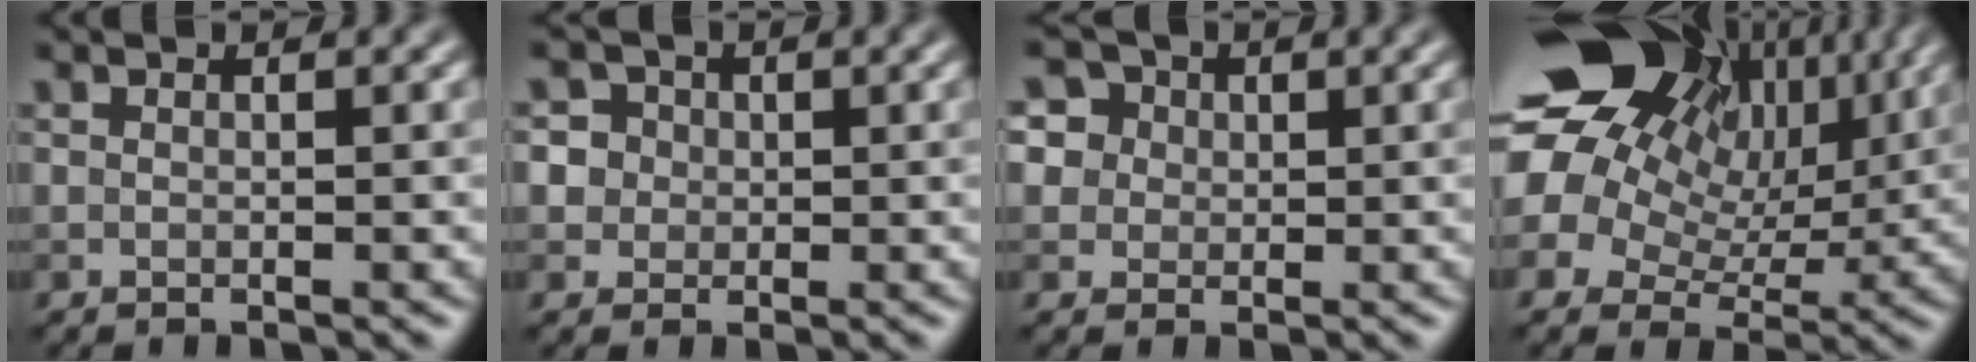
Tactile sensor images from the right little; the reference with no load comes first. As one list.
[{"total": 5.1, "force": [1.7, 4.4, 1.8], "torque": [-0.021, 0.029, 0.011]}, {"total": 6.7, "force": [3.3, 5.3, 2.6], "torque": [-0.045, 0.026, 0.035]}, {"total": 19.5, "force": [8.0, 14.5, 10.4], "torque": [-0.231, 0.046, 0.123]}]